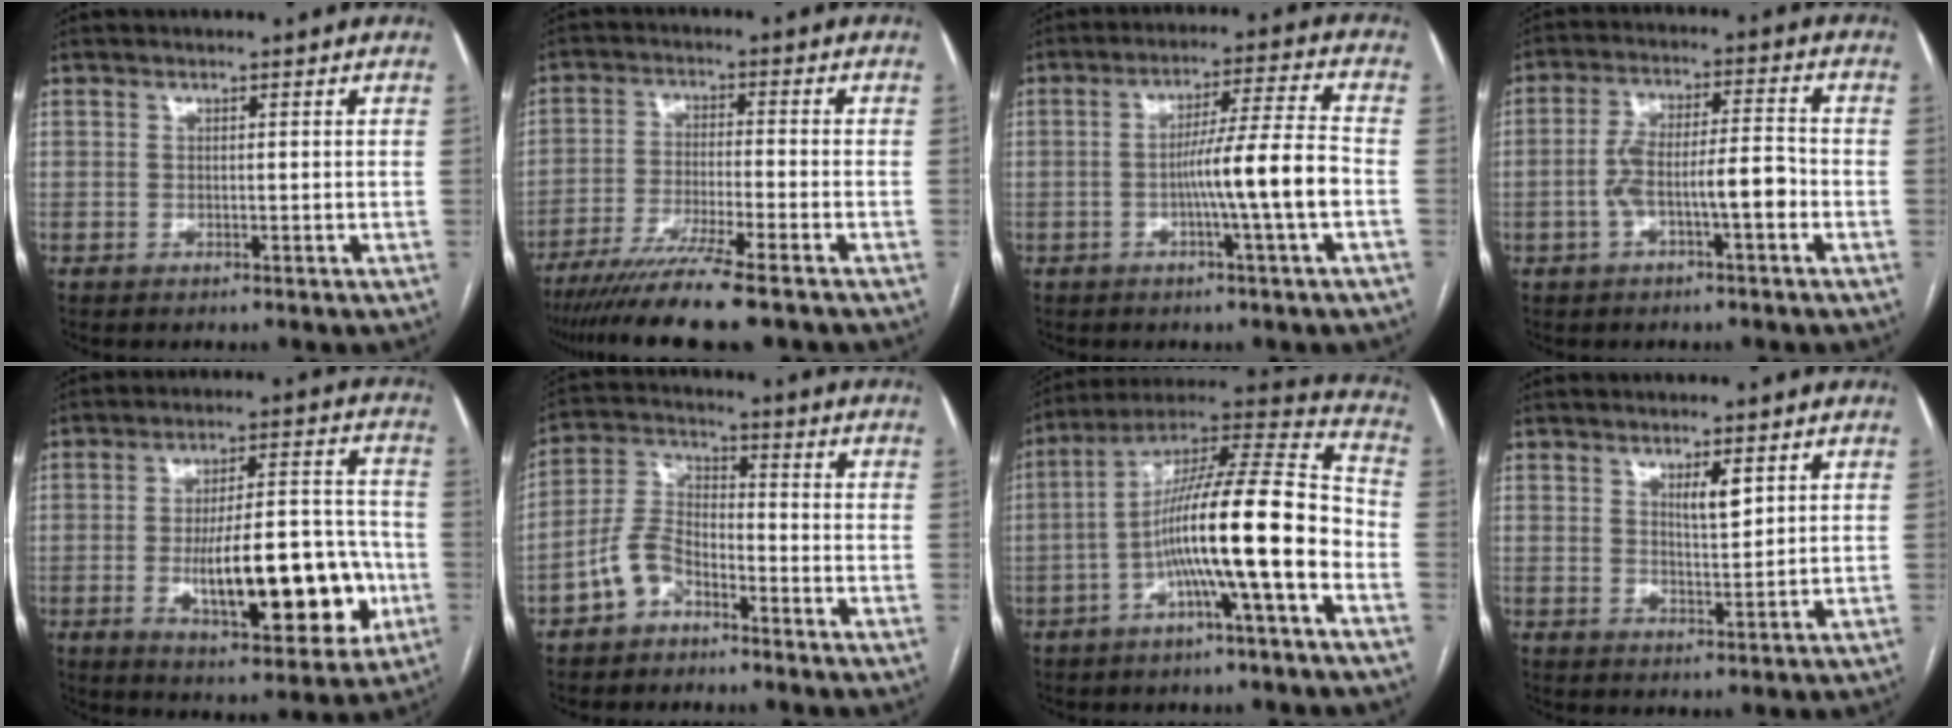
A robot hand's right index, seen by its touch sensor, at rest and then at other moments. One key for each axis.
{"total": 11.2, "fx": -8.8, "fy": -0.9, "fz": 6.9, "tx": -0.109, "ty": -0.031, "tz": -0.144}
{"total": 9.6, "fx": -2.4, "fy": -1.3, "fz": 9.2, "tx": -0.153, "ty": 0.007, "tz": -0.040}
{"total": 8.1, "fx": -2.7, "fy": 1.5, "fz": 7.5, "tx": -0.141, "ty": 0.027, "tz": -0.044}
{"total": 18.3, "fx": -4.4, "fy": 5.6, "fz": 16.9, "tx": -0.252, "ty": 0.014, "tz": -0.055}
{"total": 6.7, "fx": -4.1, "fy": 3.7, "fz": 3.9, "tx": -0.097, "ty": 0.018, "tz": -0.086}
{"total": 17.6, "fx": -5.0, "fy": 0.7, "fz": 16.8, "tx": -0.282, "ty": 0.025, "tz": -0.088}
{"total": 3.4, "fx": 1.8, "fy": 0.7, "fz": 2.8, "tx": -0.049, "ty": -0.005, "tz": 0.032}